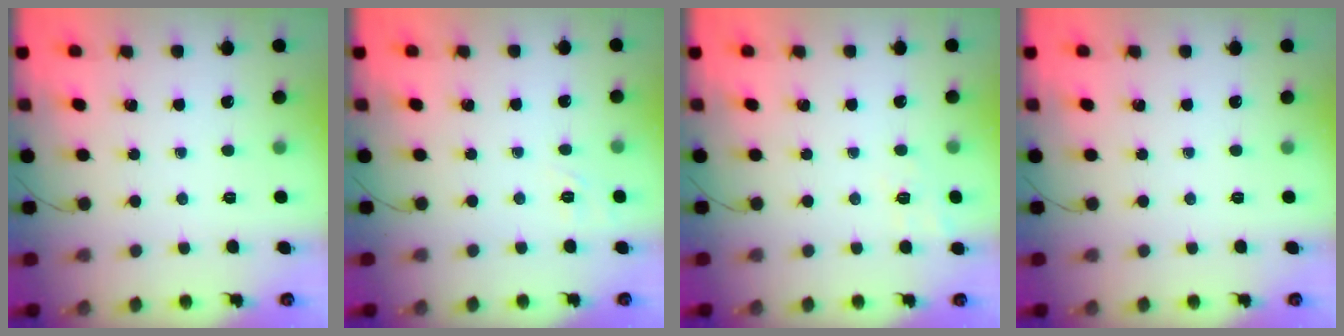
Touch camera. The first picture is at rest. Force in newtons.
{"total": 1.8, "press": 0.3, "slide": 1.8}
{"total": 7.8, "press": 7.5, "slide": 2.0}
{"total": 0.0}